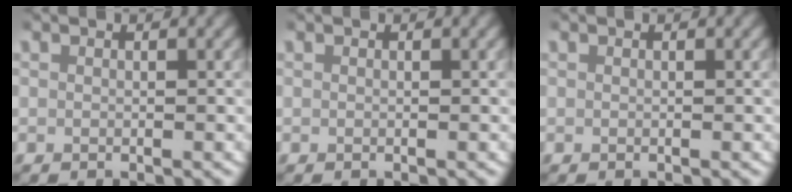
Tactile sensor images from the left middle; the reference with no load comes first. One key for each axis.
{"total": 0.0}
{"total": 0.0}